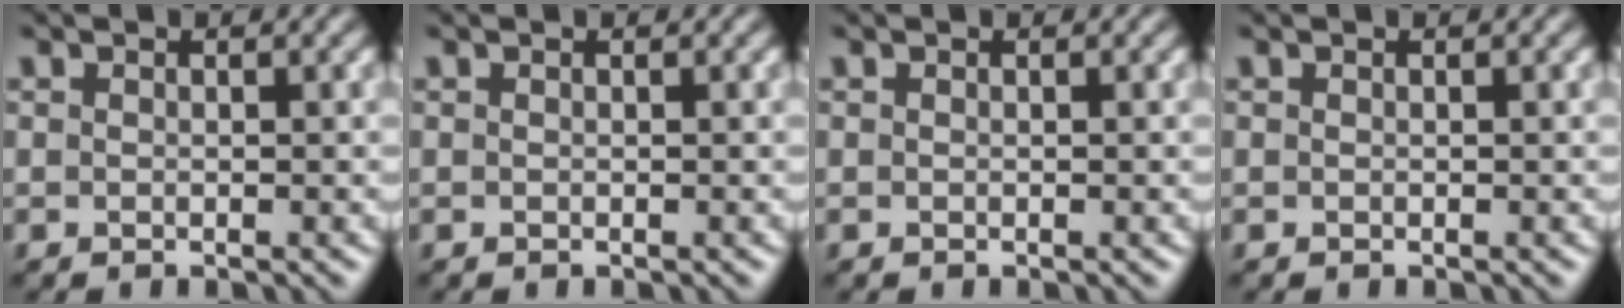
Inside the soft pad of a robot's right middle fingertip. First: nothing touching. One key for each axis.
{"total": 0.0}
{"total": 0.0}
{"total": 0.0}